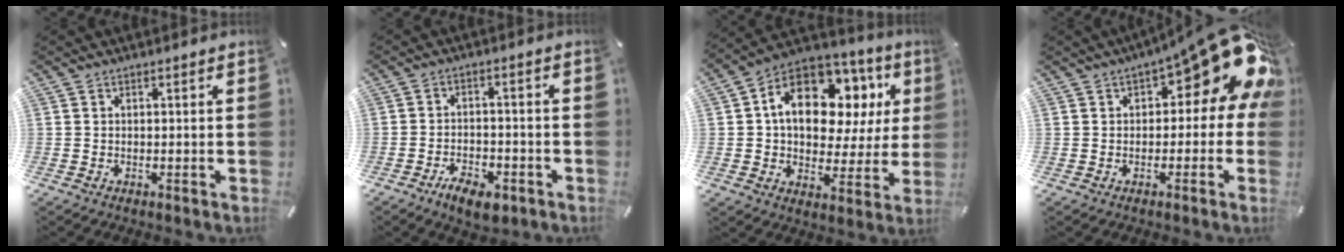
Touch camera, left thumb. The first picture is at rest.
{"total": 6.3, "force": [-4.1, 3.2, 3.4], "torque": [-0.060, 0.020, -0.073]}
{"total": 17.7, "force": [5.9, 11.5, 12.2], "torque": [-0.199, -0.025, 0.099]}
{"total": 15.0, "force": [7.3, 5.6, 11.9], "torque": [-0.148, -0.058, 0.116]}